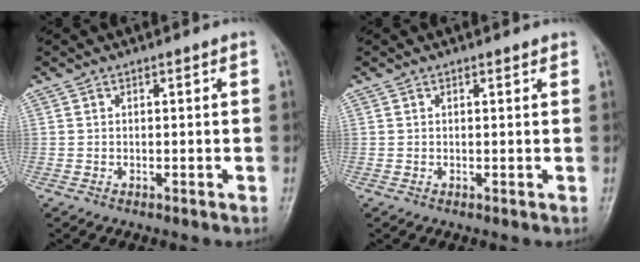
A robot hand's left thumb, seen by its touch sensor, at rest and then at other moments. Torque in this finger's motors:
{"motor_torque": [0.00, 0.02, 0.08, 0.03, 0.00]}